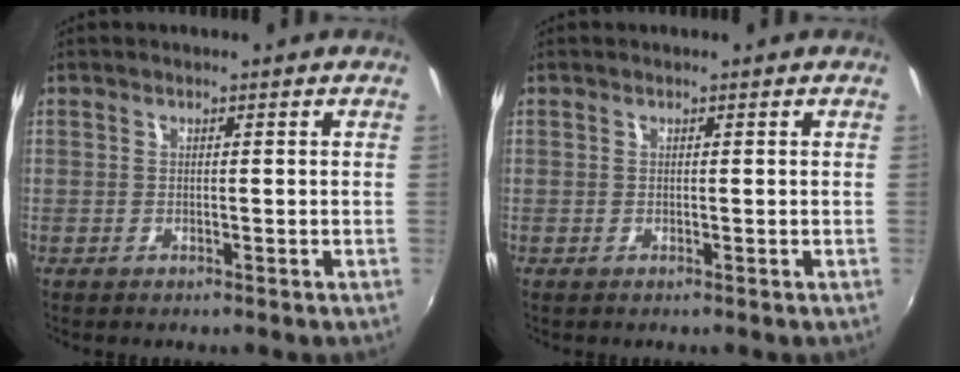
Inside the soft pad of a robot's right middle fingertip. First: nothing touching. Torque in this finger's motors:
{"motor_torque": [0.00, 0.00, 0.03, 0.00]}